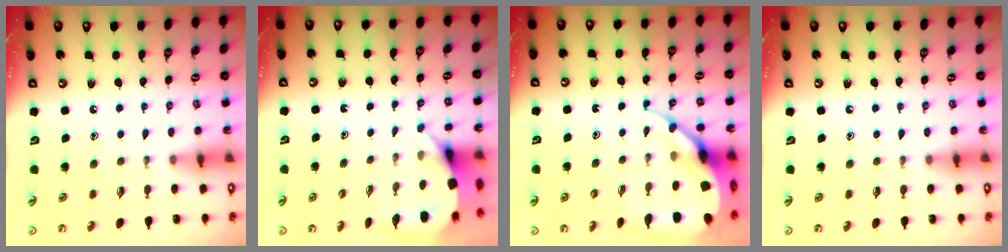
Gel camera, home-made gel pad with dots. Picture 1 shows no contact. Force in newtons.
{"total": 3.8, "press": 3.8, "slide": 0.2}
{"total": 9.4, "press": 9.3, "slide": 0.9}
{"total": 0.0}